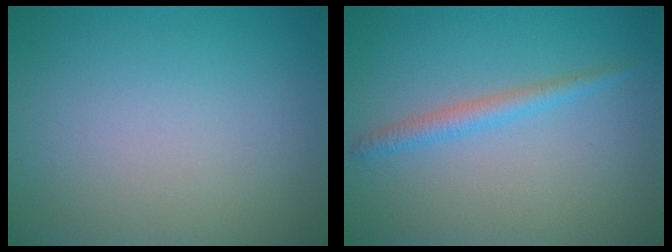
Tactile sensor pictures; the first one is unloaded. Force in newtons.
{"total": 1.8, "press": 1.8, "slide": 0.1}